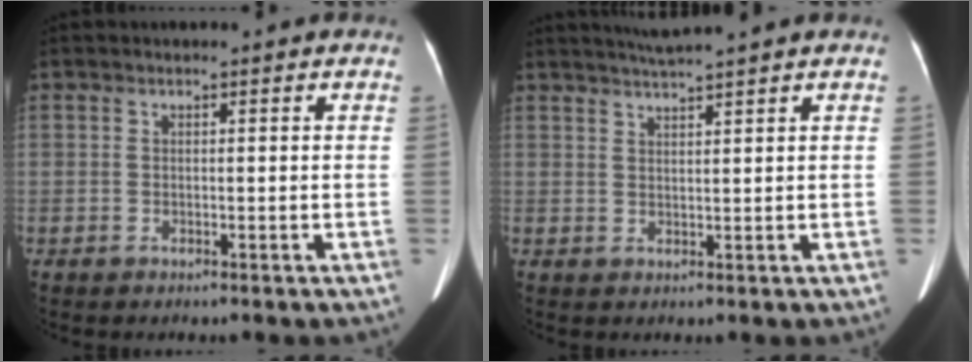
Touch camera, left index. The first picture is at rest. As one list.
[{"total": 4.0, "force": [3.5, -1.1, 1.5], "torque": [-0.025, 0.012, 0.064]}]